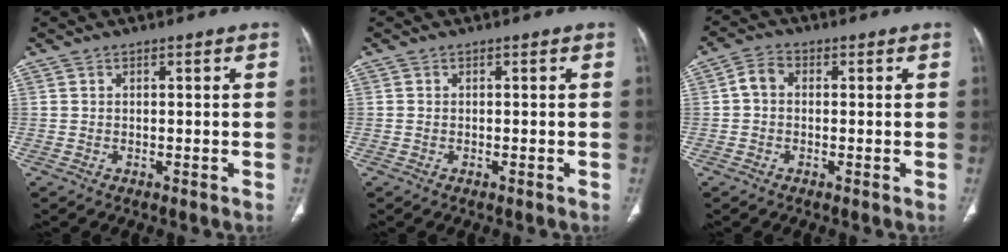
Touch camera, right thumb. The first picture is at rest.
{"total": 0.0}
{"total": 3.3, "force": [0.0, 2.5, 2.2], "torque": [-0.037, 0.010, -0.009]}